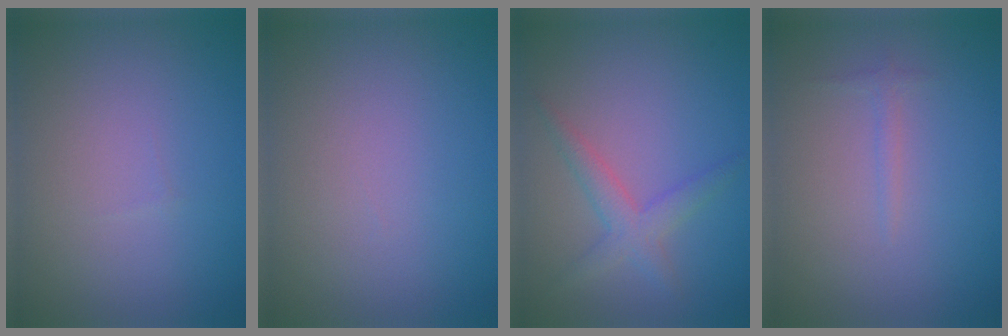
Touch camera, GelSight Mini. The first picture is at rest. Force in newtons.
{"total": 0.0}
{"total": 2.5, "press": 2.5, "slide": 0.2}
{"total": 0.7, "press": 0.7, "slide": 0.1}